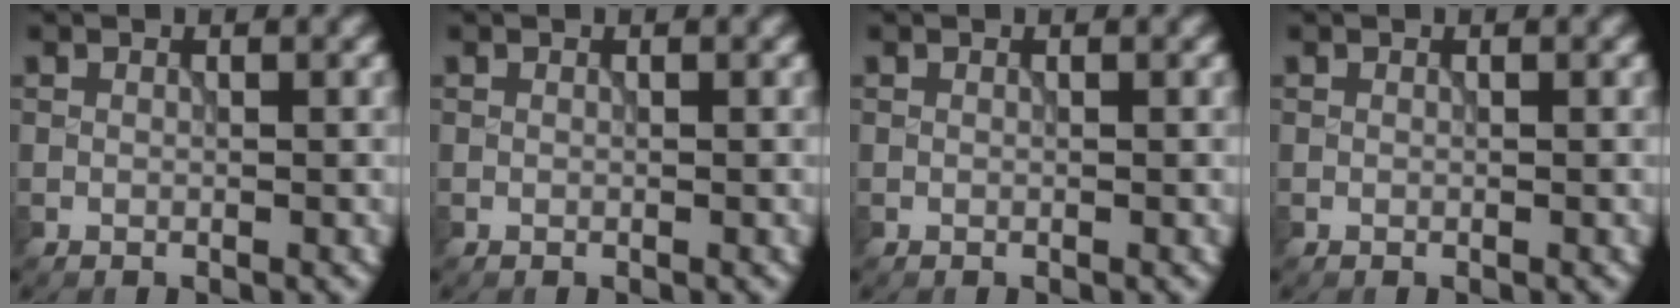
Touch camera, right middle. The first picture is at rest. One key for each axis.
{"total": 0.0}
{"total": 0.0}
{"total": 0.0}